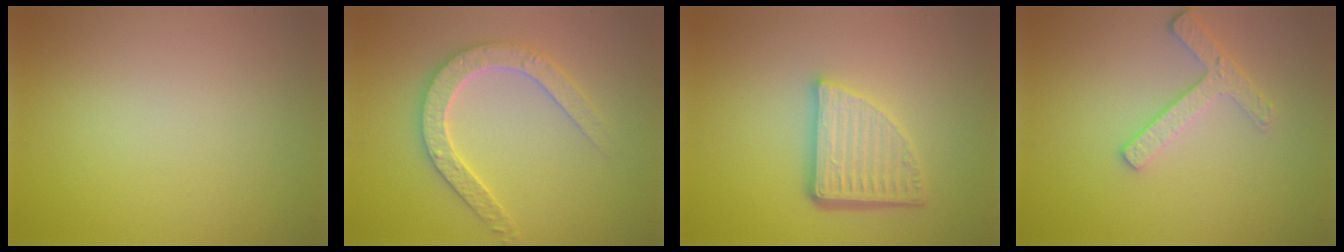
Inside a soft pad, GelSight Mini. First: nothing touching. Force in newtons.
{"total": 3.3, "press": 3.3, "slide": 0.6}
{"total": 5.2, "press": 3.6, "slide": 3.7}
{"total": 2.4, "press": 2.3, "slide": 0.8}